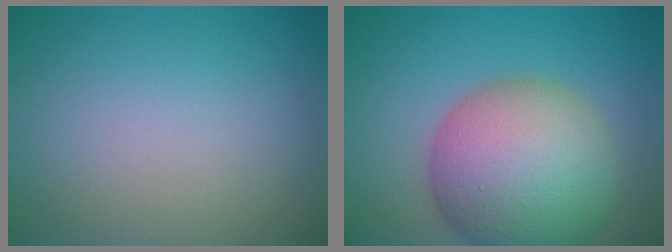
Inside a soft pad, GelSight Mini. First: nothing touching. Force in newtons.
{"total": 12.0, "press": 12.0, "slide": 0.5}